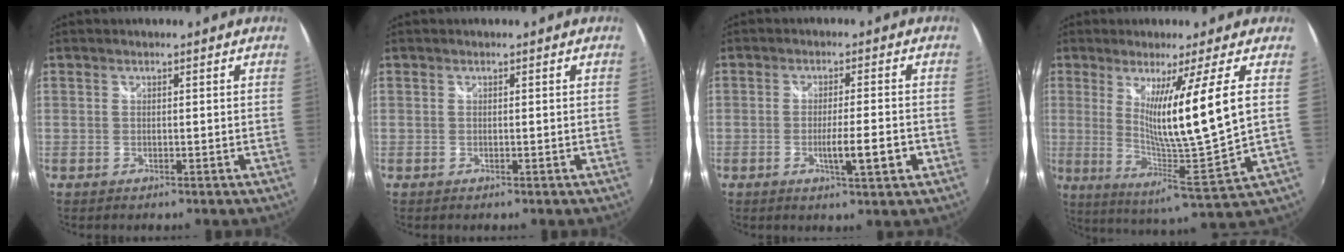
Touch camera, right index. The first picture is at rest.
{"total": 0.0}
{"total": 6.1, "force": [-2.1, 0.3, 5.7], "torque": [-0.093, -0.014, -0.032]}
{"total": 13.9, "force": [2.6, -3.3, 13.2], "torque": [-0.206, -0.041, 0.045]}